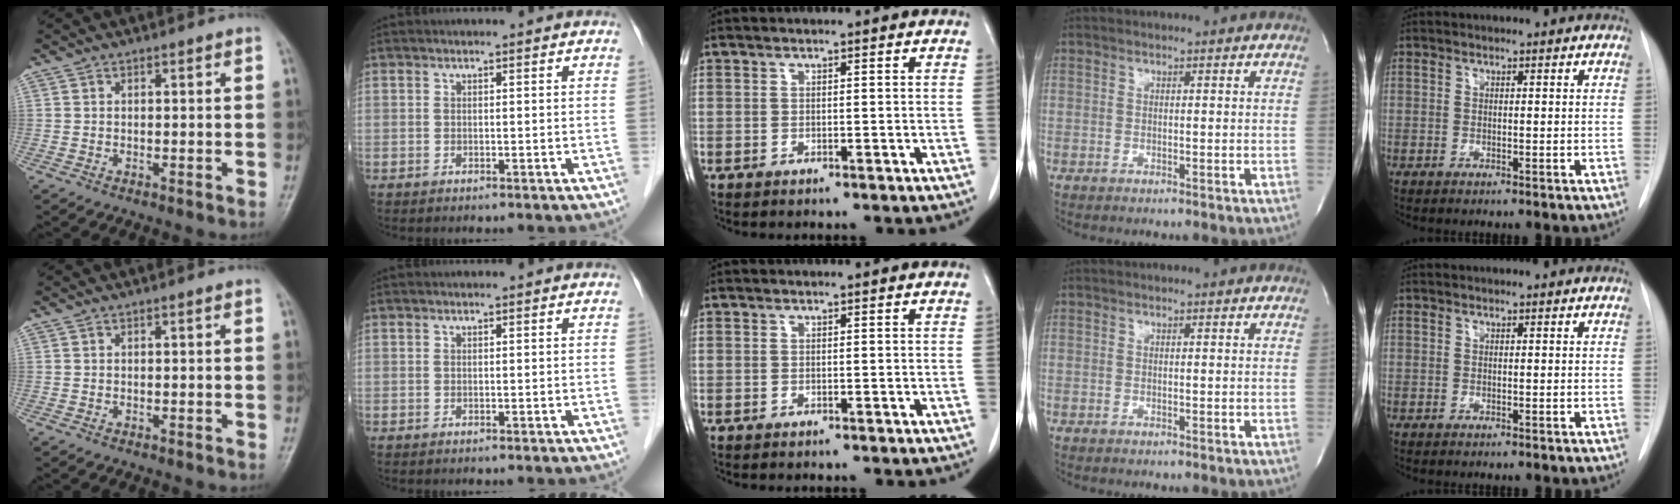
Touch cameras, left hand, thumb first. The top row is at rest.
{}